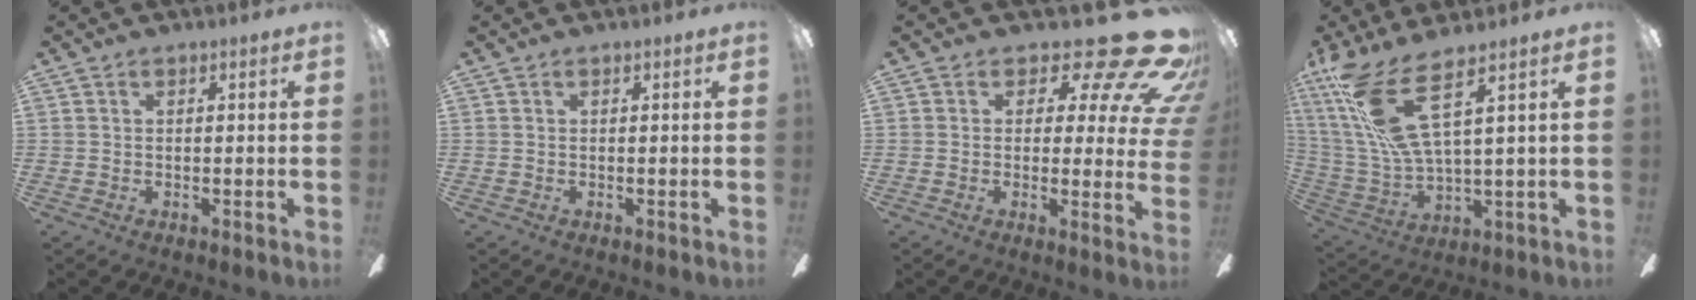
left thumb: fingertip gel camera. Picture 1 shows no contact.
{"total": 0.0}
{"total": 16.7, "force": [11.0, 6.1, 11.0], "torque": [-0.143, -0.083, 0.180]}
{"total": 16.1, "force": [8.0, 4.1, 13.4], "torque": [-0.294, -0.025, 0.135]}